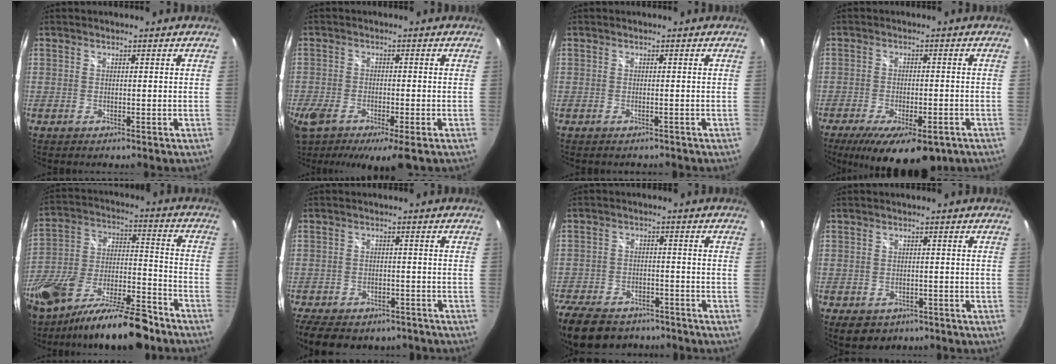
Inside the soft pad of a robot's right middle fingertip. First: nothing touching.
{"total": 11.2, "force": [-6.8, 3.6, 8.1], "torque": [-0.185, -0.048, -0.120]}
{"total": 1.1, "force": [-1.0, 0.2, 0.3], "torque": [-0.005, 0.002, -0.012]}
{"total": 14.2, "force": [-9.3, 4.9, 9.6], "torque": [-0.178, -0.037, -0.134]}
{"total": 22.2, "force": [-14.8, 7.9, 14.6], "torque": [-0.279, -0.020, -0.242]}
{"total": 14.5, "force": [-11.1, 6.7, 6.4], "torque": [-0.144, -0.016, -0.153]}
{"total": 18.0, "force": [-13.7, 8.8, 7.7], "torque": [-0.200, -0.009, -0.212]}
{"total": 5.8, "force": [-3.4, 3.9, 2.5], "torque": [-0.051, -0.010, -0.040]}